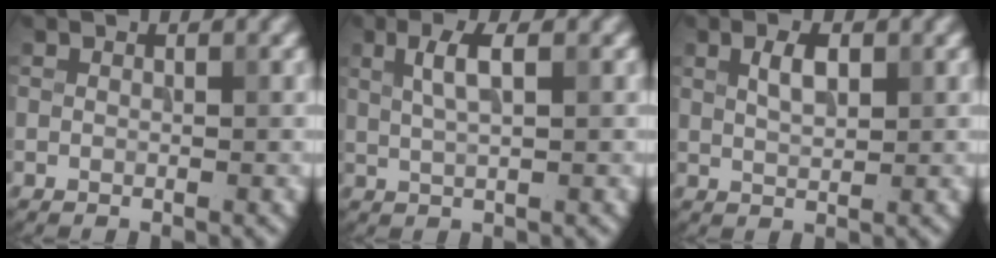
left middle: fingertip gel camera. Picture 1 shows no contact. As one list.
[{"total": 2.7, "force": [0.9, 0.7, 2.4], "torque": [-0.046, 0.003, 0.019]}, {"total": 2.3, "force": [0.9, 1.0, 1.9], "torque": [-0.039, 0.003, 0.019]}]